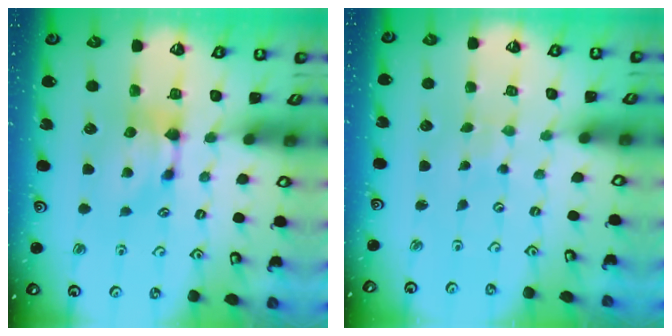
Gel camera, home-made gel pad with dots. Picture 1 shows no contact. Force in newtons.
{"total": 5.7, "press": 5.7, "slide": 0.3}